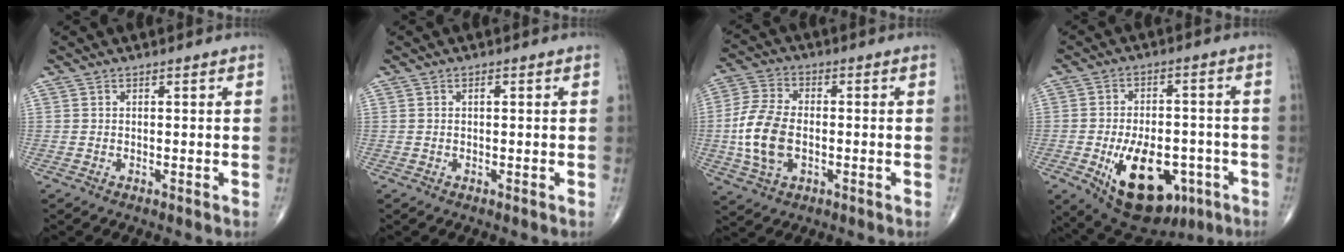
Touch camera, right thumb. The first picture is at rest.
{"total": 0.7, "force": [0.2, 0.3, 0.6], "torque": [-0.011, 0.001, 0.002]}
{"total": 11.4, "force": [-1.6, 7.0, 8.9], "torque": [-0.187, 0.011, -0.033]}
{"total": 17.8, "force": [-6.7, 10.0, 13.2], "torque": [-0.179, 0.018, -0.082]}